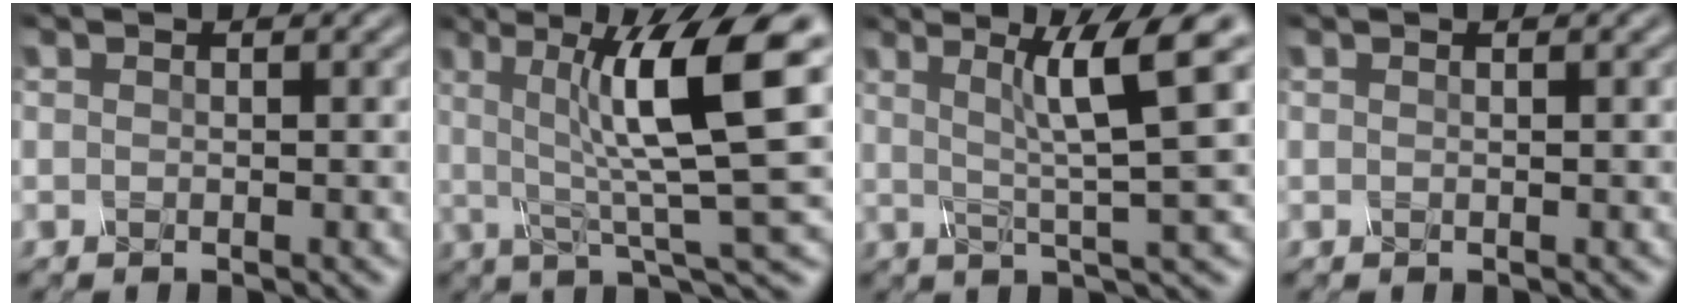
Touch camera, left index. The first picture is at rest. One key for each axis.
{"total": 10.6, "fx": 2.1, "fy": 2.0, "fz": 10.2, "tx": -0.149, "ty": 0.004, "tz": 0.037}
{"total": 7.6, "fx": 2.5, "fy": 0.7, "fz": 7.1, "tx": -0.112, "ty": 0.015, "tz": 0.044}
{"total": 0.5, "fx": 0.2, "fy": 0.2, "fz": 0.5, "tx": -0.001, "ty": 0.005, "tz": 0.000}